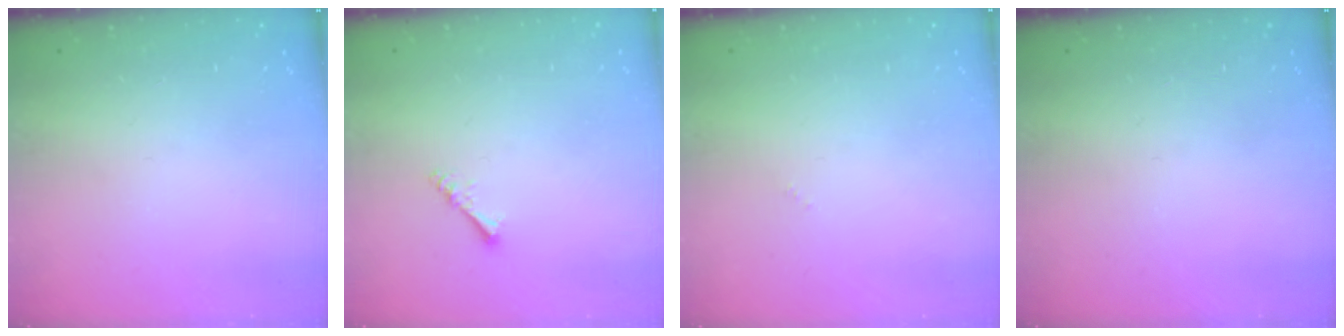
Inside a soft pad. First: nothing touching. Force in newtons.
{"total": 1.4, "press": 1.3, "slide": 0.3}
{"total": 0.0}
{"total": 0.0}